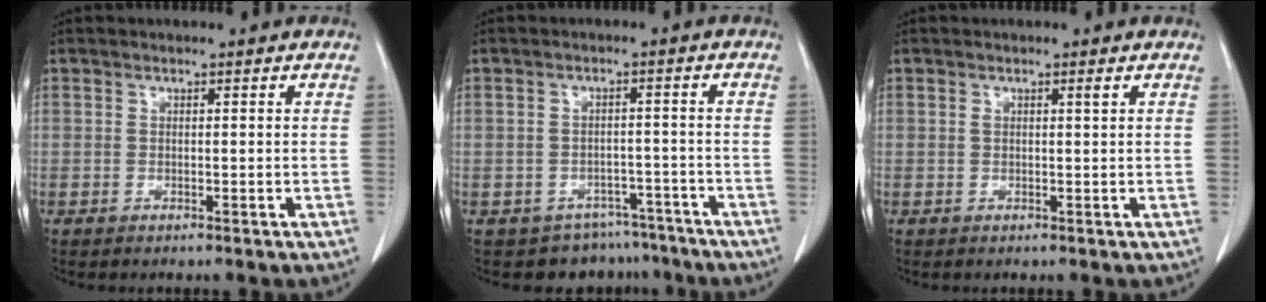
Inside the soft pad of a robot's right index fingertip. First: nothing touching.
{"total": 7.2, "force": [-5.7, 4.3, 0.0], "torque": [0.014, 0.022, -0.068]}
{"total": 0.9, "force": [0.4, 0.0, 0.8], "torque": [-0.018, 0.004, 0.009]}